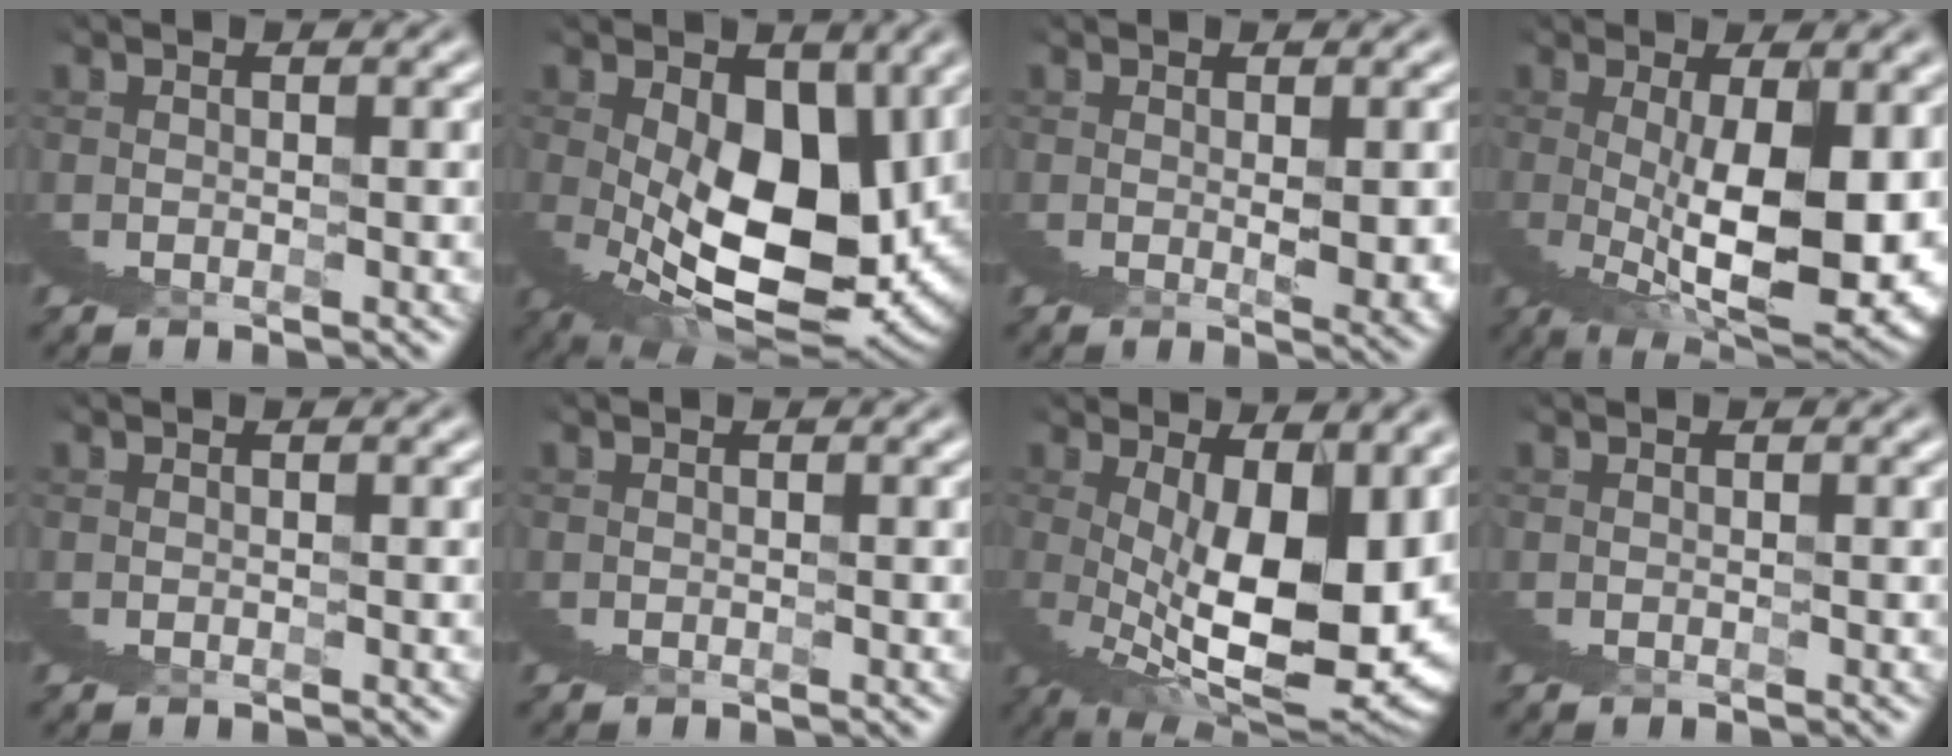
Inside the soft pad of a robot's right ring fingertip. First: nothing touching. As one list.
[{"total": 15.6, "force": [2.5, 7.9, 13.2], "torque": [-0.174, -0.019, 0.053]}, {"total": 2.3, "force": [1.4, -1.4, 1.2], "torque": [-0.002, 0.015, 0.018]}, {"total": 10.7, "force": [0.2, 1.9, 10.5], "torque": [-0.142, 0.001, 0.013]}, {"total": 0.0}, {"total": 0.0}, {"total": 14.3, "force": [1.8, 4.5, 13.4], "torque": [-0.177, -0.004, 0.034]}, {"total": 0.0}]